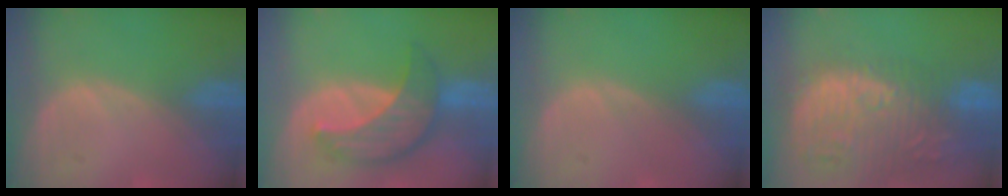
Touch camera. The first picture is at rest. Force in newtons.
{"total": 7.8, "press": 7.5, "slide": 2.2}
{"total": 0.0}
{"total": 15.3, "press": 13.0, "slide": 8.1}